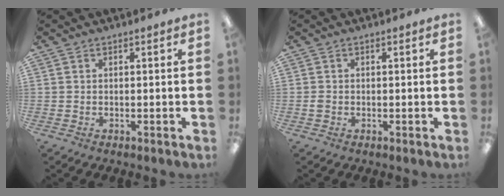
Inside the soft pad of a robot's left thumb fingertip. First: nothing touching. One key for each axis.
{"total": 1.0, "fx": -0.2, "fy": 0.8, "fz": 0.4, "tx": -0.008, "ty": 0.004, "tz": -0.005}